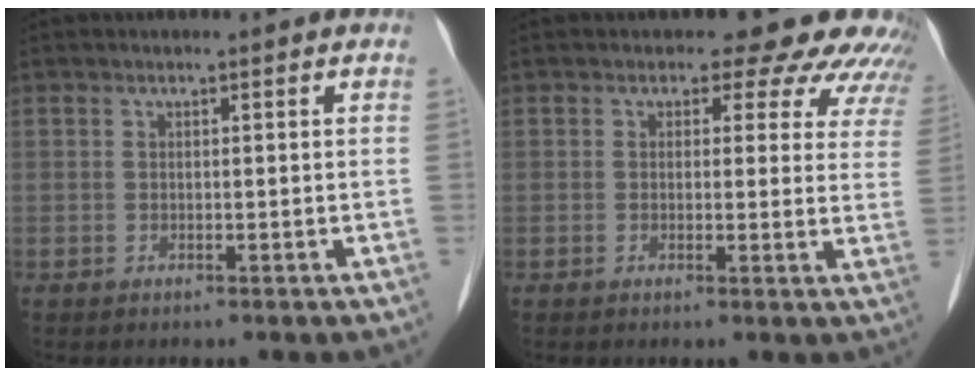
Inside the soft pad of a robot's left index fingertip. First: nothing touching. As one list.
[{"total": 10.5, "force": [9.2, 4.3, 2.7], "torque": [0.004, -0.004, 0.065]}]